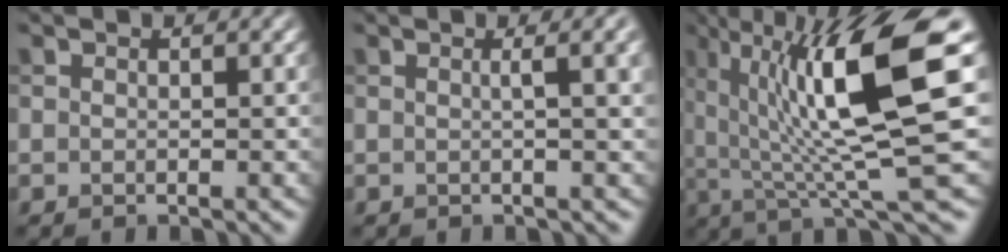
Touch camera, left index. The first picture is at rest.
{"total": 4.7, "force": [1.1, 1.8, 4.2], "torque": [-0.030, 0.015, 0.000]}
{"total": 13.2, "force": [3.5, 2.5, 12.5], "torque": [-0.191, 0.005, 0.060]}